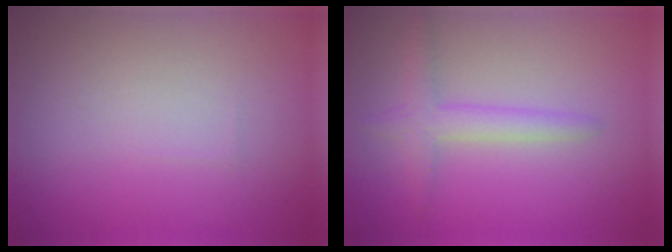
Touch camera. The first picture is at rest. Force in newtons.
{"total": 2.4, "press": 2.4, "slide": 0.2}